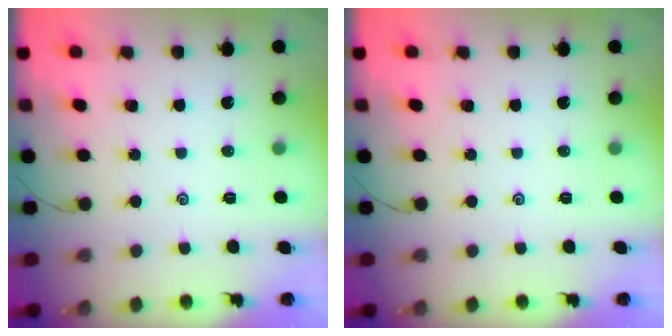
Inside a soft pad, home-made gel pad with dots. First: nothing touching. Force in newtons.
{"total": 0.0}